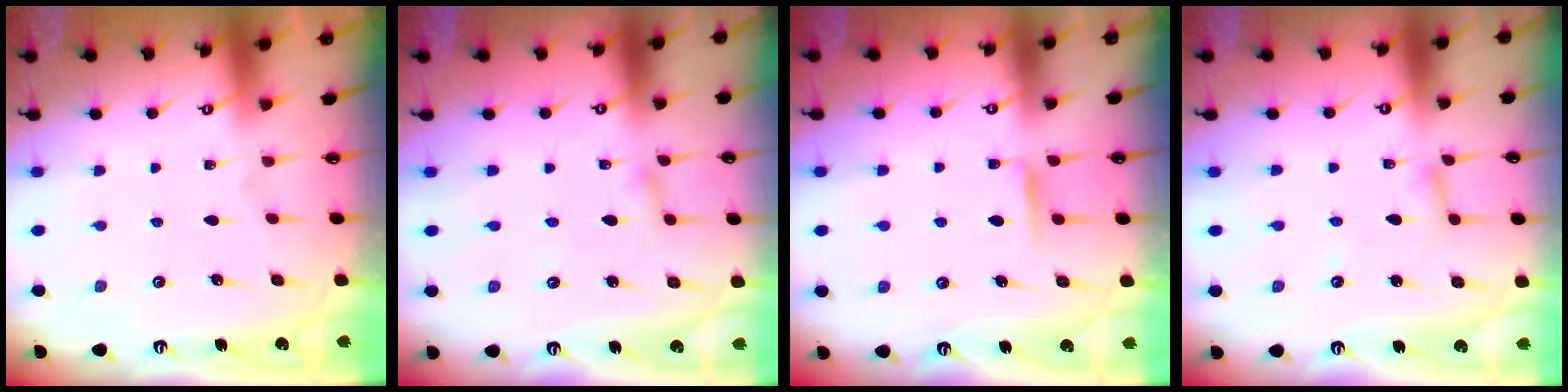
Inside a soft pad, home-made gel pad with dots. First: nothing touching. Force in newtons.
{"total": 2.0, "press": 2.0, "slide": 0.2}
{"total": 6.1, "press": 6.1, "slide": 0.9}
{"total": 2.8, "press": 2.7, "slide": 0.3}